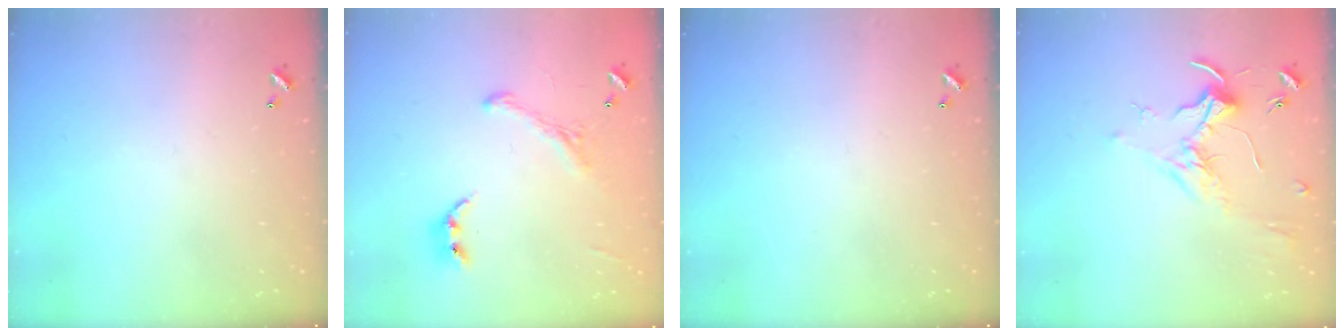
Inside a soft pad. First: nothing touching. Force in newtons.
{"total": 1.9, "press": 1.6, "slide": 1.0}
{"total": 0.0}
{"total": 1.8, "press": 1.7, "slide": 0.7}